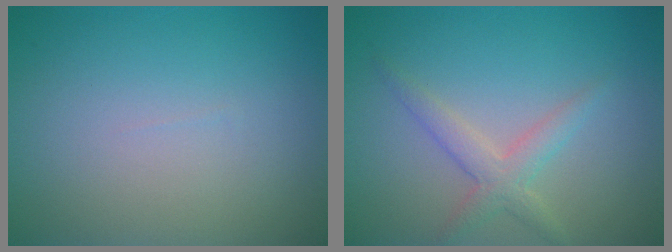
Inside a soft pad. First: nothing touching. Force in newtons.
{"total": 2.5, "press": 2.5, "slide": 0.0}